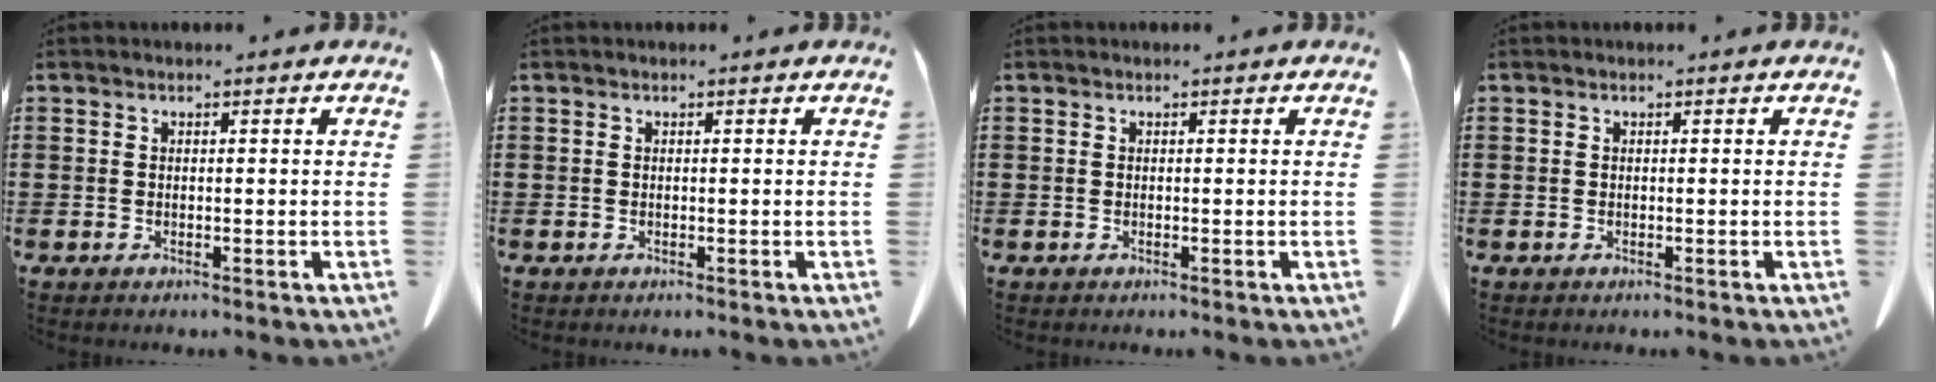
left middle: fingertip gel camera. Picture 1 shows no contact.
{"total": 0.0}
{"total": 0.0}
{"total": 0.0}